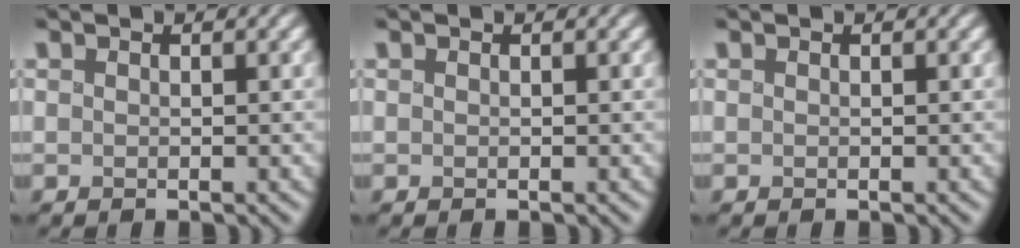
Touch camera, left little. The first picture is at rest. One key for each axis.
{"total": 0.0}
{"total": 0.0}